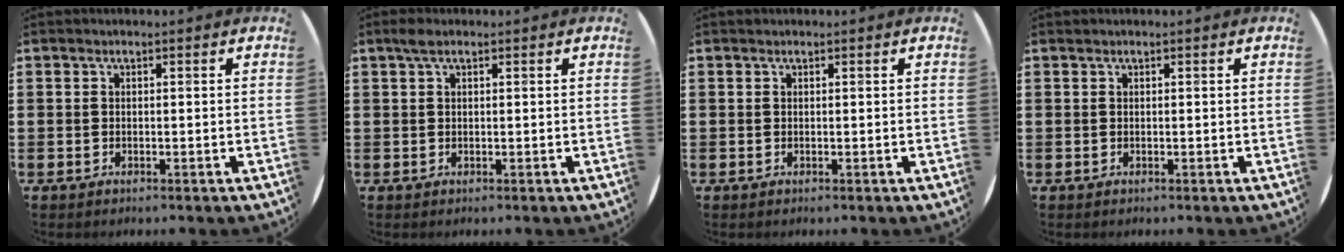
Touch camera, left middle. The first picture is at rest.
{"total": 1.5, "force": [0.9, 0.6, 1.0], "torque": [-0.022, 0.005, 0.015]}
{"total": 0.0}
{"total": 0.0}